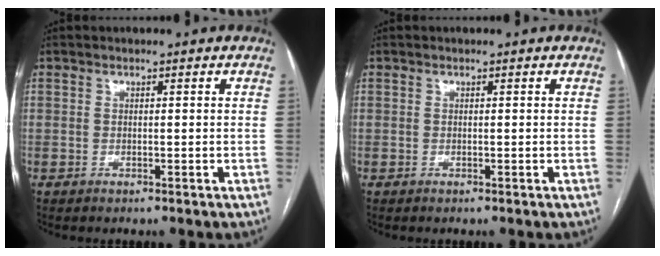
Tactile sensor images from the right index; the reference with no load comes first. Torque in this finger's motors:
{"motor_torque": [0.10, 0.21, -0.03, 0.00]}